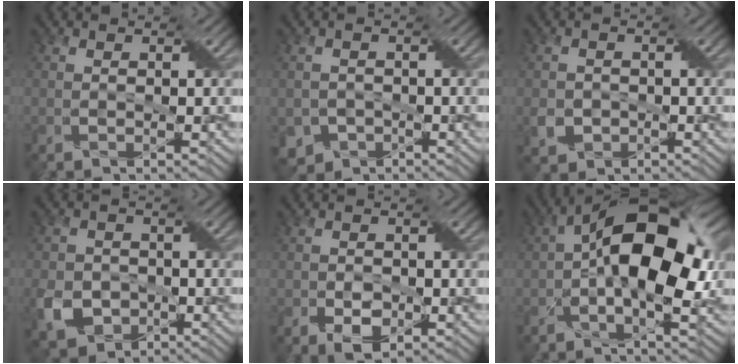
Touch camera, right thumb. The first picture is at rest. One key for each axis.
{"total": 4.1, "fx": -2.3, "fy": 3.2, "fz": 1.1, "tx": -0.027, "ty": -0.004, "tz": -0.041}
{"total": 2.9, "fx": -0.9, "fy": 2.5, "fz": 1.2, "tx": -0.027, "ty": -0.006, "tz": -0.017}
{"total": 6.2, "fx": -2.3, "fy": 5.0, "fz": 2.8, "tx": -0.069, "ty": -0.014, "tz": -0.049}
{"total": 3.4, "fx": -1.4, "fy": 2.1, "fz": 2.3, "tx": -0.038, "ty": -0.005, "tz": -0.021}
{"total": 15.1, "fx": 0.8, "fy": 7.4, "fz": 13.1, "tx": -0.207, "ty": 0.021, "tz": 0.001}